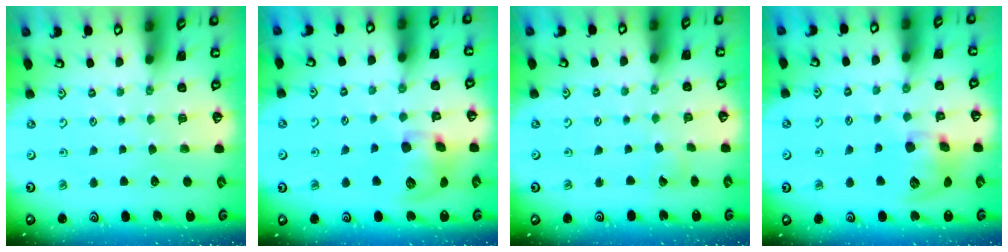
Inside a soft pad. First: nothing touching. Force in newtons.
{"total": 13.1, "press": 12.9, "slide": 2.2}
{"total": 2.7, "press": 2.7, "slide": 0.3}
{"total": 12.5, "press": 12.4, "slide": 1.9}